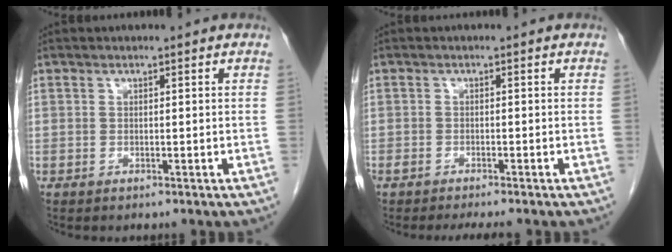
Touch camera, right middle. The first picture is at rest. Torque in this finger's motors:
{"motor_torque": [0.10, 0.02, 0.07, 0.03]}